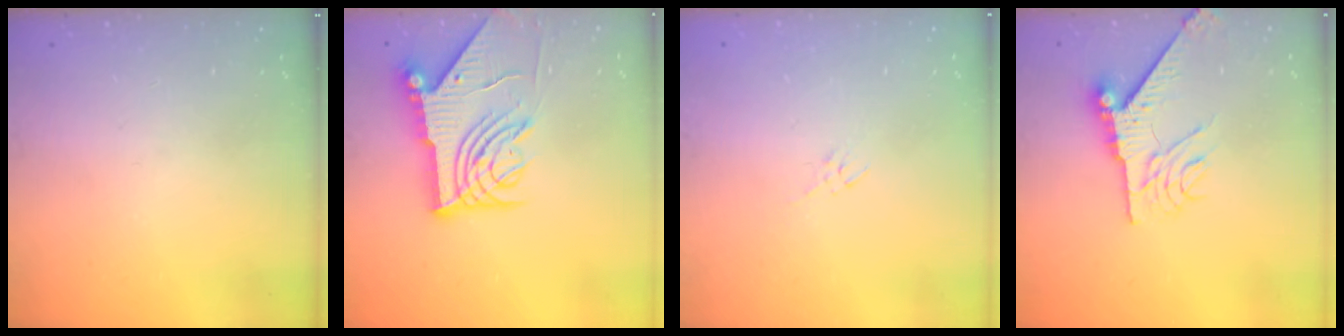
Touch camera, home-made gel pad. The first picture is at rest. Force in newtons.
{"total": 12.2, "press": 12.1, "slide": 1.3}
{"total": 2.7, "press": 2.5, "slide": 0.9}
{"total": 8.9, "press": 8.9, "slide": 0.9}